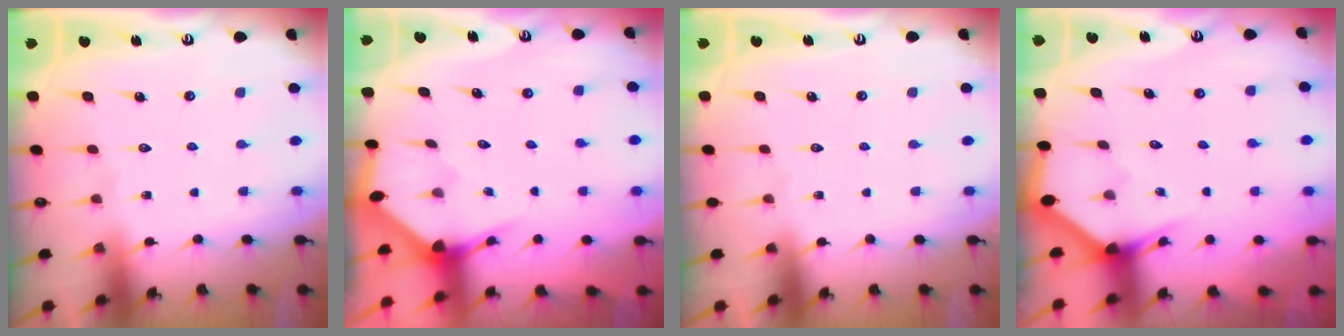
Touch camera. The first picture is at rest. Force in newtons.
{"total": 2.9, "press": 2.9, "slide": 0.3}
{"total": 0.0}
{"total": 3.5, "press": 3.5, "slide": 0.1}